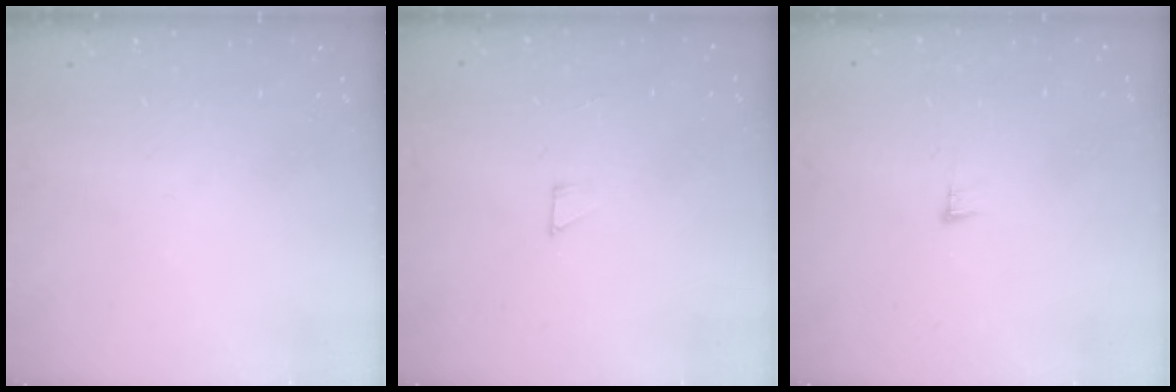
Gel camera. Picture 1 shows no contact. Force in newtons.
{"total": 1.9, "press": 1.9, "slide": 0.1}
{"total": 5.2, "press": 5.0, "slide": 1.3}